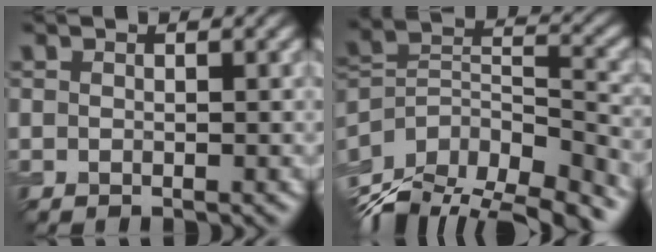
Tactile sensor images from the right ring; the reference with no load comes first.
{"total": 13.7, "force": [-9.9, 6.2, 7.1], "torque": [-0.151, 0.026, -0.147]}